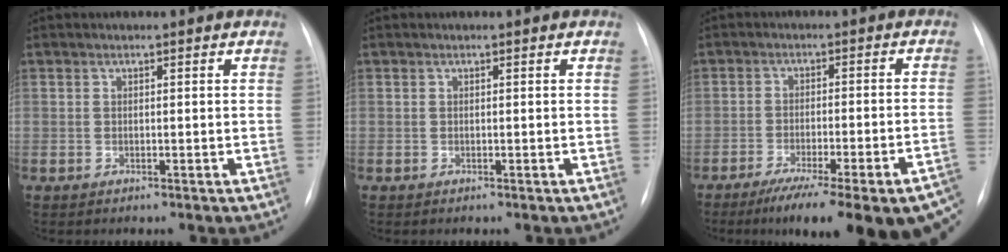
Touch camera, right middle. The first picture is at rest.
{"total": 0.0}
{"total": 23.2, "force": [-17.6, 2.4, 14.9], "torque": [-0.143, -0.021, -0.234]}